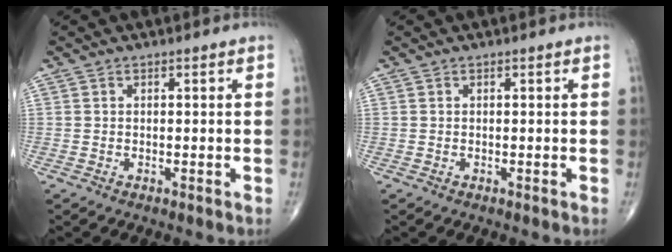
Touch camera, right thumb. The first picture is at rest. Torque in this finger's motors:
{"motor_torque": [-0.43, -0.11, 0.00, 0.00, 0.01]}